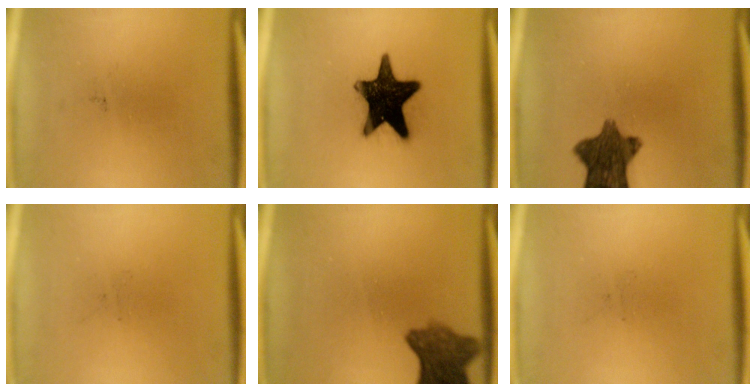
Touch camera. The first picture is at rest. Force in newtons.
{"total": 17.9}
{"total": 10.2}
{"total": 0.0}
{"total": 7.7}
{"total": 0.0}